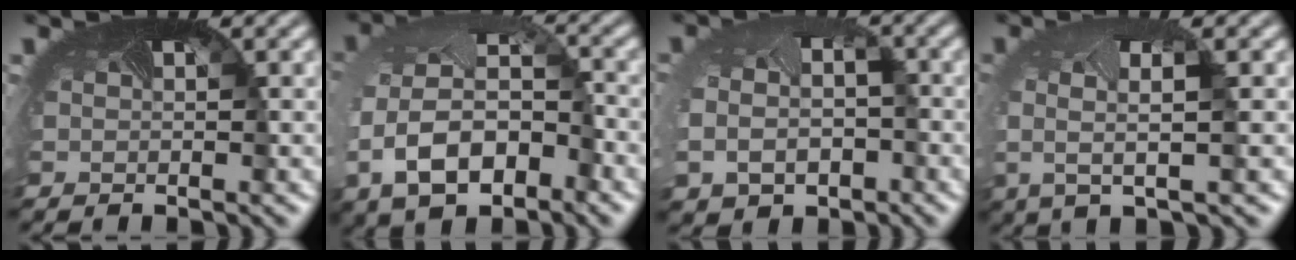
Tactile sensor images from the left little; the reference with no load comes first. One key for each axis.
{"total": 8.7, "fx": -2.8, "fy": 5.3, "fz": 6.3, "tx": -0.143, "ty": -0.015, "tz": -0.055}
{"total": 6.1, "fx": -1.6, "fy": 4.6, "fz": 3.7, "tx": -0.078, "ty": -0.032, "tz": -0.007}
{"total": 2.7, "fx": 0.0, "fy": 0.4, "fz": 2.7, "tx": -0.061, "ty": -0.003, "tz": -0.004}